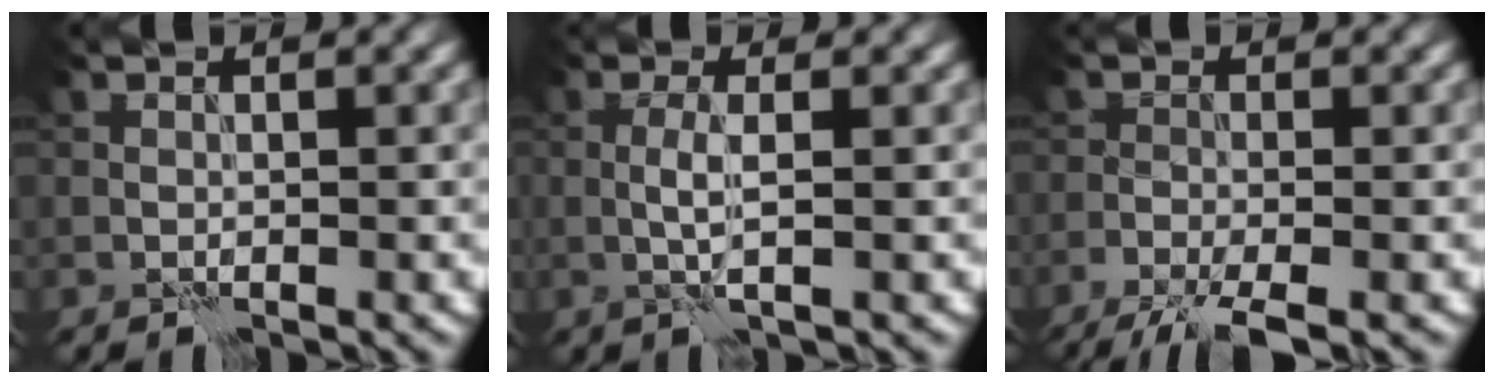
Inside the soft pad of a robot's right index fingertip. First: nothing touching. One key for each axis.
{"total": 2.1, "fx": 0.0, "fy": 0.3, "fz": 2.0, "tx": -0.044, "ty": 0.002, "tz": -0.003}
{"total": 5.6, "fx": -4.0, "fy": 1.2, "fz": 3.7, "tx": -0.068, "ty": -0.023, "tz": -0.078}